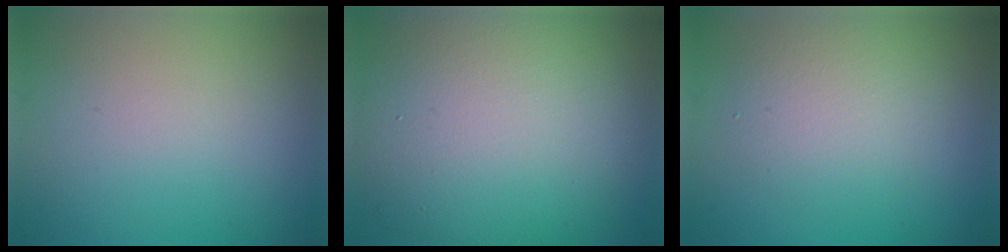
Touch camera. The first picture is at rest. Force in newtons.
{"total": 12.4, "press": 12.3, "slide": 1.4}
{"total": 3.8, "press": 3.8, "slide": 0.0}